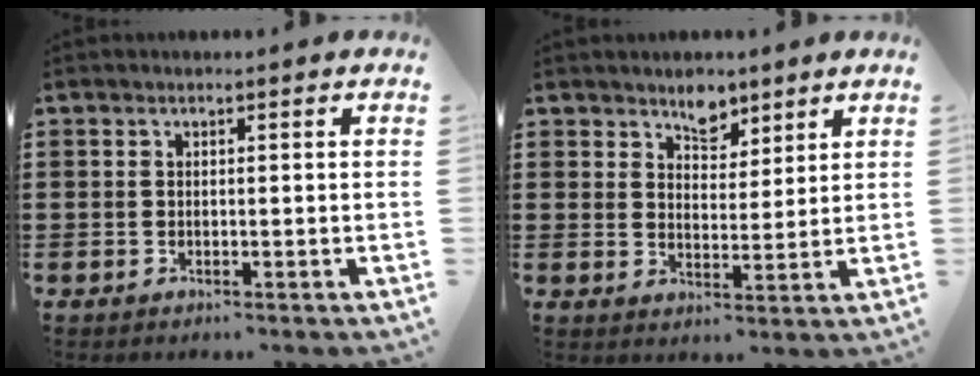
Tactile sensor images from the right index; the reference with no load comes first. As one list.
[{"total": 4.8, "force": [3.9, 2.6, 1.3], "torque": [-0.024, -0.004, 0.070]}]